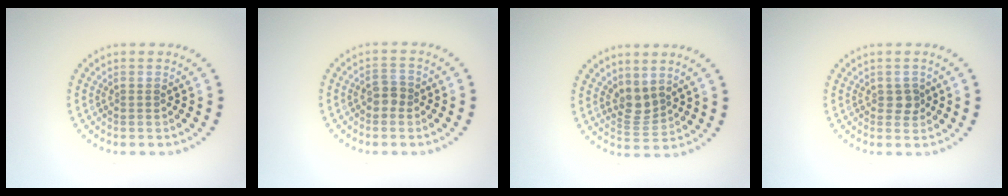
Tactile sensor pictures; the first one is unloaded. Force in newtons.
{"total": 1.6, "press": 1.5, "slide": 0.5}
{"total": 2.3, "press": 1.8, "slide": 1.4}
{"total": 1.3, "press": 1.2, "slide": 0.3}